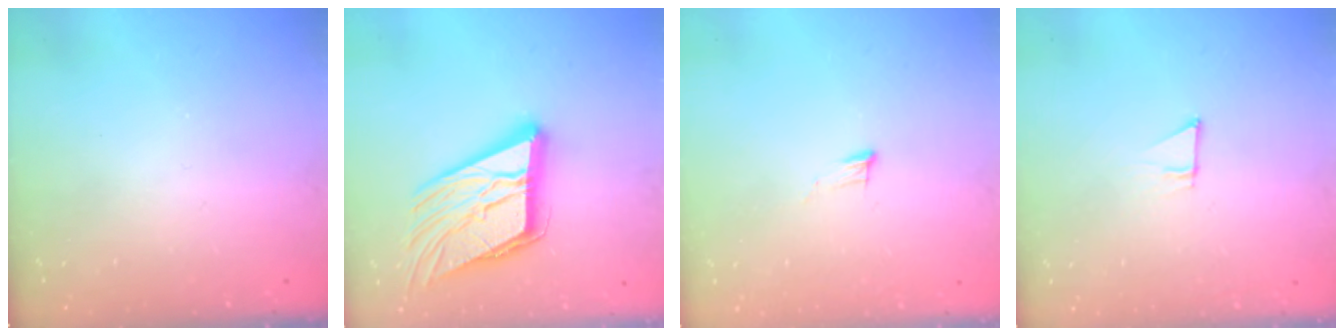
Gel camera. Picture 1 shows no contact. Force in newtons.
{"total": 19.2, "press": 19.0, "slide": 2.8}
{"total": 5.2, "press": 5.1, "slide": 1.0}
{"total": 4.9, "press": 4.9, "slide": 0.3}